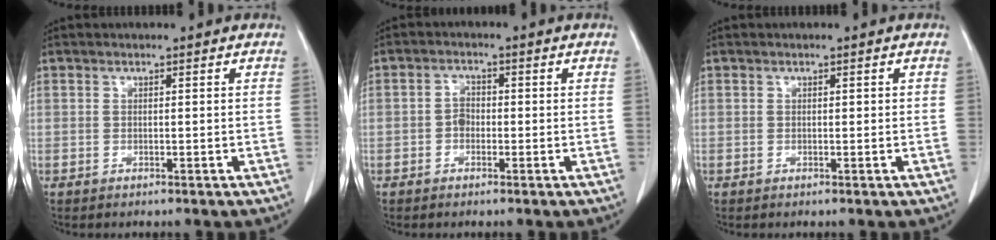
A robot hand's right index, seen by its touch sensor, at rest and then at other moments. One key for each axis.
{"total": 2.2, "fx": -0.6, "fy": 1.6, "fz": 1.3, "tx": -0.019, "ty": 0.007, "tz": -0.012}
{"total": 0.6, "fx": 0.1, "fy": 0.3, "fz": 0.5, "tx": -0.008, "ty": 0.003, "tz": 0.003}